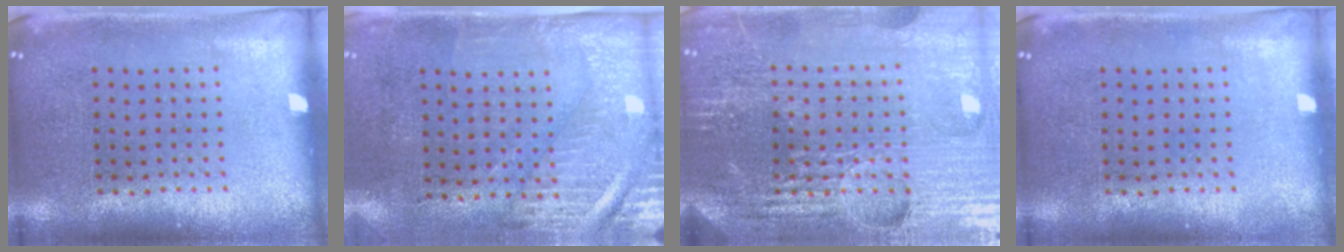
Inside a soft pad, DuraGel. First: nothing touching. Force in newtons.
{"total": 3.0, "press": 2.5, "slide": 1.6}
{"total": 5.5, "press": 5.0, "slide": 2.3}
{"total": 0.0}